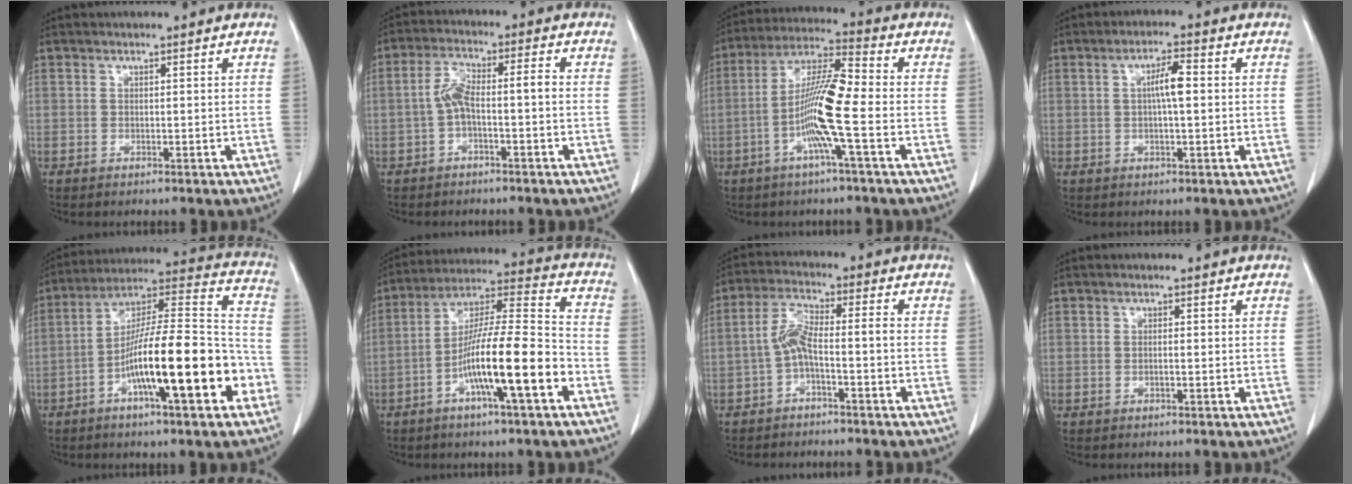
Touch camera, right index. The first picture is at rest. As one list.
[{"total": 6.0, "force": [-1.0, 1.7, 5.7], "torque": [-0.119, 0.031, -0.020]}, {"total": 11.3, "force": [-3.1, 0.2, 10.8], "torque": [-0.212, 0.006, -0.066]}, {"total": 4.5, "force": [0.4, 1.0, 4.4], "torque": [-0.084, 0.011, 0.008]}, {"total": 20.5, "force": [-7.1, 3.4, 18.9], "torque": [-0.299, 0.015, -0.115]}, {"total": 15.7, "force": [-5.9, 1.2, 14.5], "torque": [-0.259, 0.005, -0.103]}, {"total": 6.0, "force": [-1.9, 1.3, 5.5], "torque": [-0.118, 0.024, -0.038]}, {"total": 0.8, "force": [-0.1, 0.2, 0.8], "torque": [-0.018, 0.001, -0.001]}]